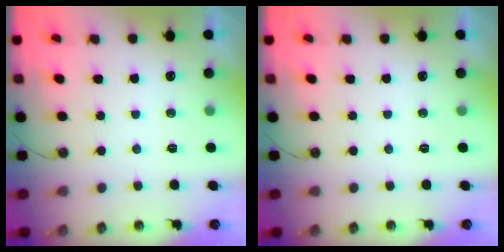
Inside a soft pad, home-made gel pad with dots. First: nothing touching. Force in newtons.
{"total": 0.0}